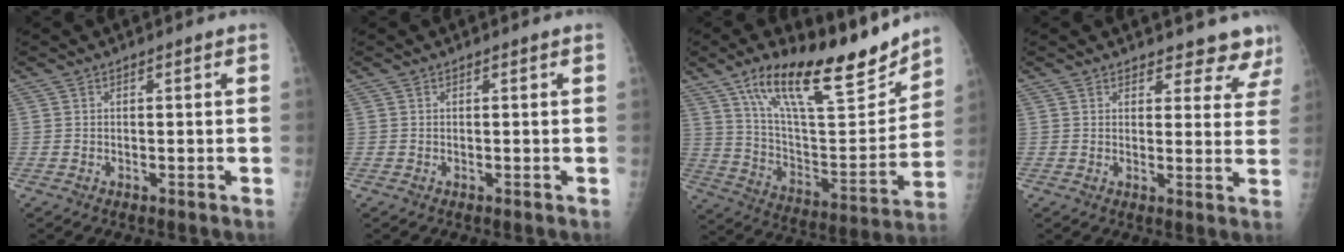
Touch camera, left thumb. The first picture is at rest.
{"total": 0.0}
{"total": 24.6, "force": [17.1, 7.5, 16.0], "torque": [-0.222, -0.063, 0.292]}
{"total": 7.4, "force": [6.7, 2.9, 1.0], "torque": [0.035, -0.035, 0.058]}